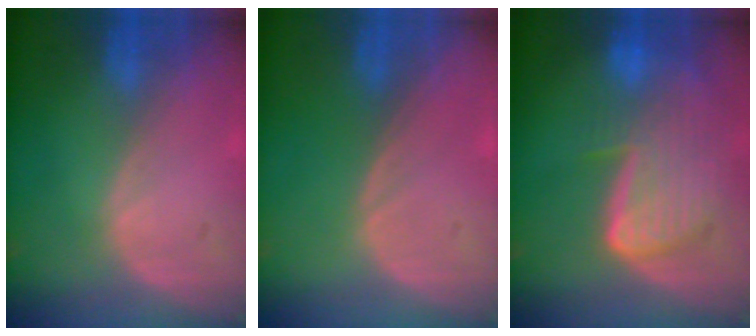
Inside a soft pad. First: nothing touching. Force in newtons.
{"total": 0.0}
{"total": 9.1, "press": 8.0, "slide": 4.4}